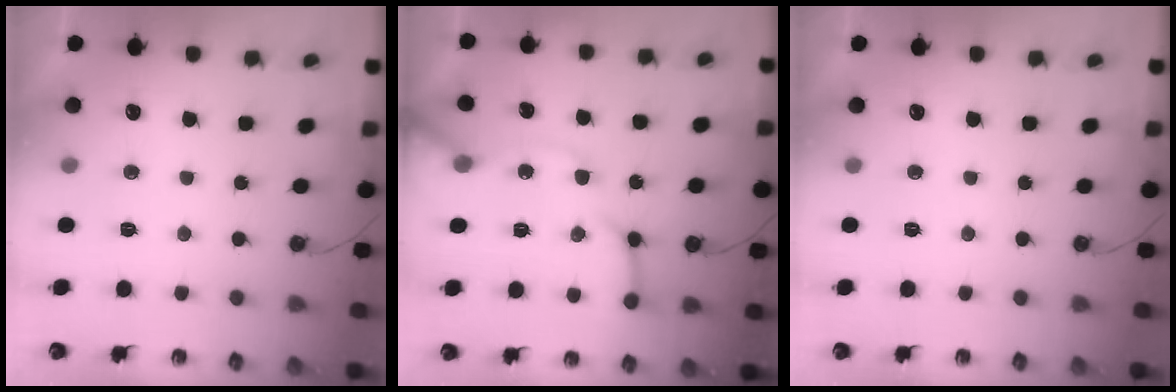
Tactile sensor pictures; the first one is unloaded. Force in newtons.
{"total": 15.2, "press": 15.0, "slide": 2.1}
{"total": 0.0}